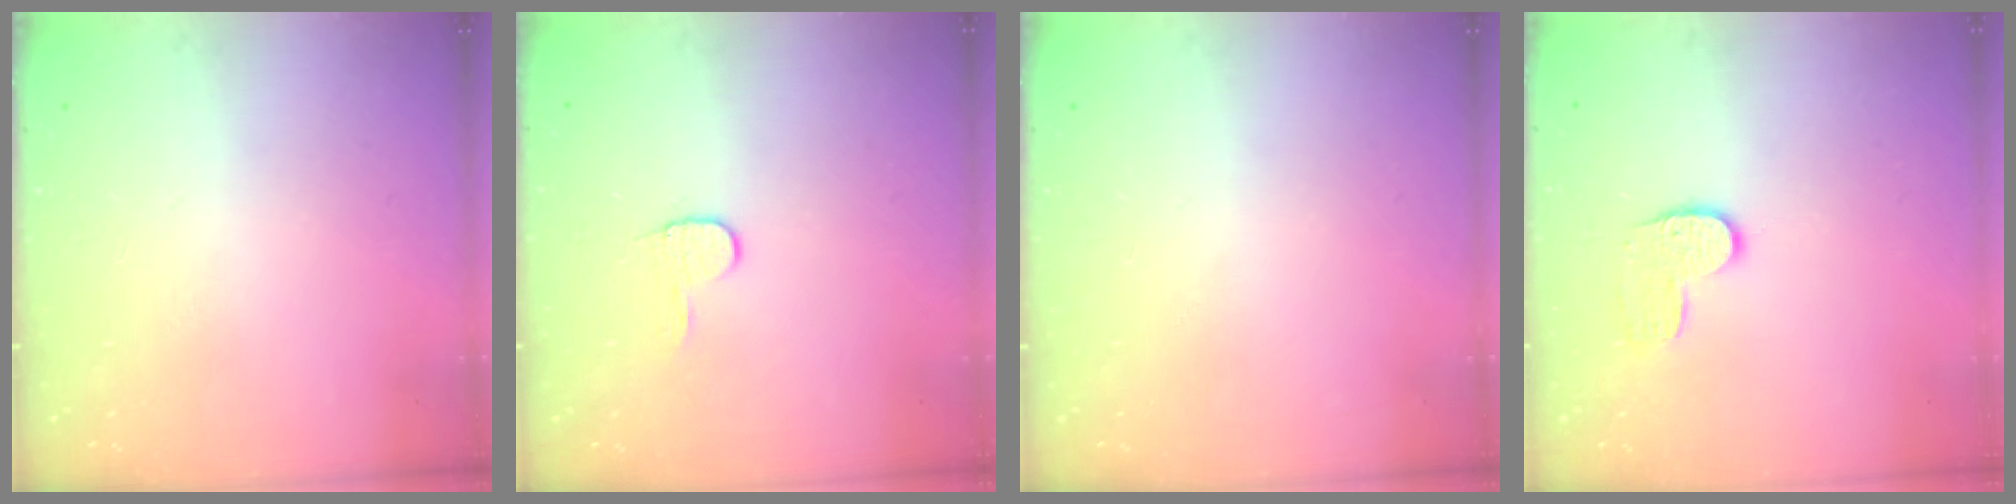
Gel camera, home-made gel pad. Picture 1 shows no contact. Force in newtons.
{"total": 5.7, "press": 5.7, "slide": 0.5}
{"total": 0.0}
{"total": 6.8, "press": 6.8, "slide": 0.2}